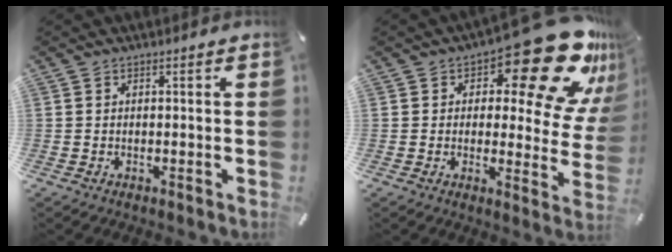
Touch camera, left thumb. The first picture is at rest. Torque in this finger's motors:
{"motor_torque": [2.52, 2.48, 1.80, -0.97, 0.10]}